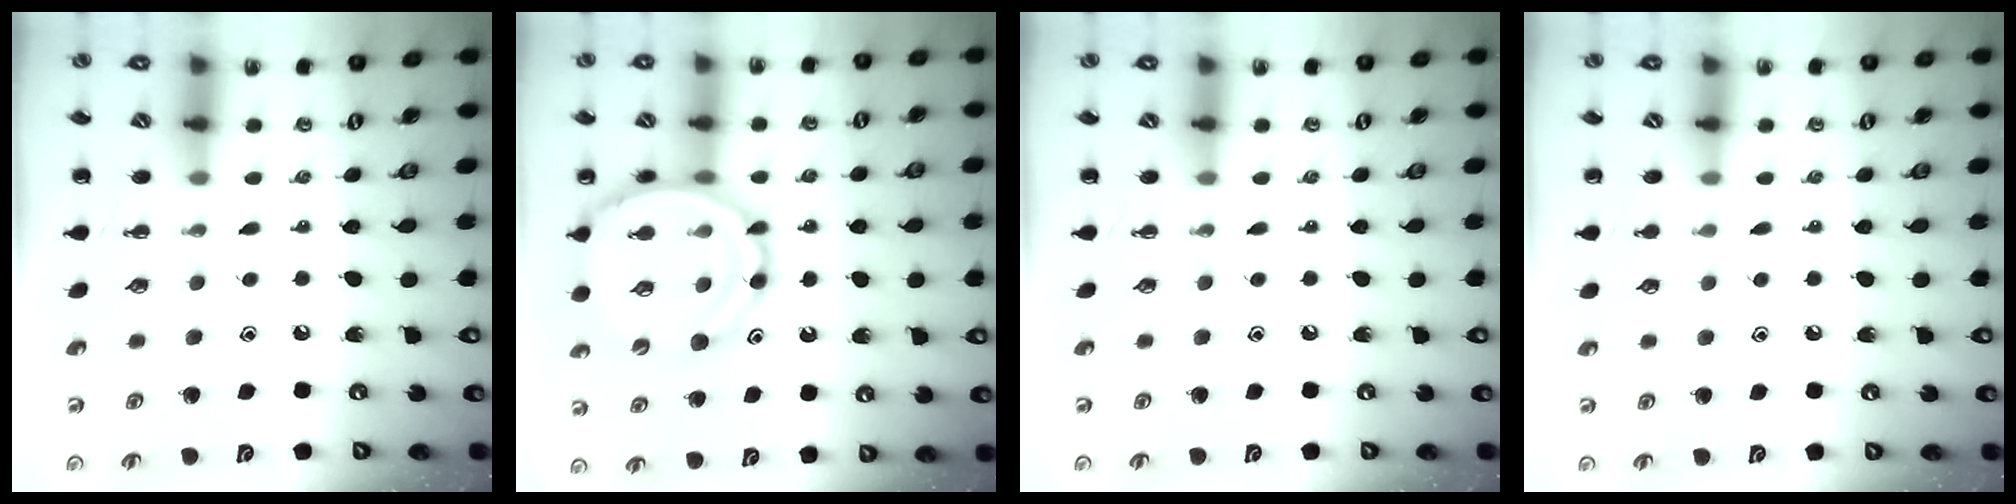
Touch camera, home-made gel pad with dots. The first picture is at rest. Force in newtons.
{"total": 17.0, "press": 16.6, "slide": 3.6}
{"total": 0.0}
{"total": 3.8, "press": 3.5, "slide": 1.3}